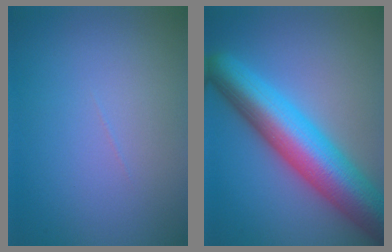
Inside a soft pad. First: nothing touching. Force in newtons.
{"total": 10.9, "press": 10.9, "slide": 0.3}